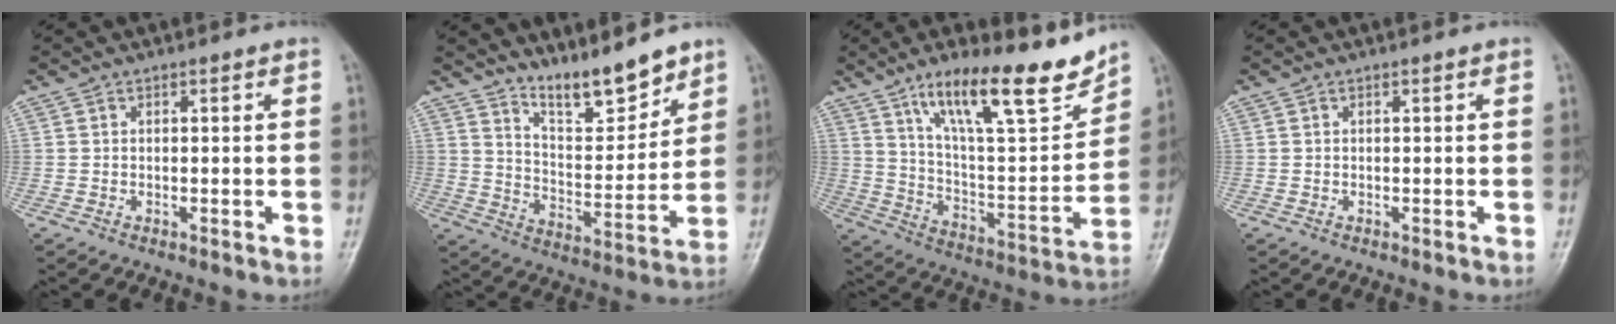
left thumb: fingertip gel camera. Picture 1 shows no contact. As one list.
[{"total": 10.9, "force": [9.2, 2.8, 5.1], "torque": [-0.063, -0.074, 0.167]}, {"total": 20.8, "force": [14.1, 5.5, 14.2], "torque": [-0.192, -0.071, 0.239]}, {"total": 0.0}]